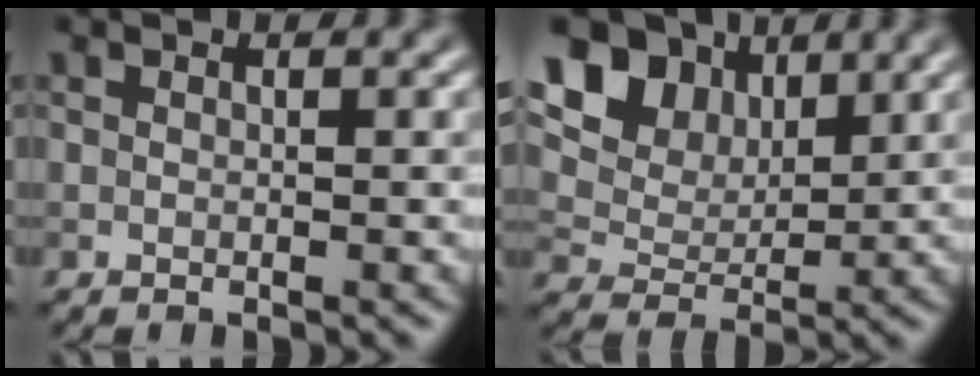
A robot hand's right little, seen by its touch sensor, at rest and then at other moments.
{"total": 11.6, "force": [6.1, 7.8, 6.0], "torque": [-0.114, 0.021, 0.106]}